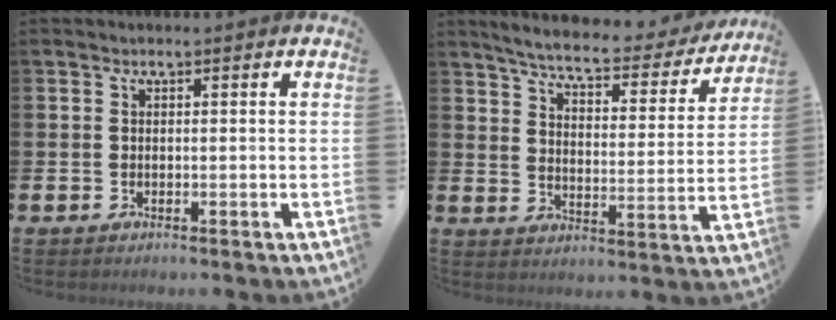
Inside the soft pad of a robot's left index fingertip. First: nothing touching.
{"total": 6.2, "force": [5.8, 0.8, 2.2], "torque": [-0.063, -0.042, 0.093]}